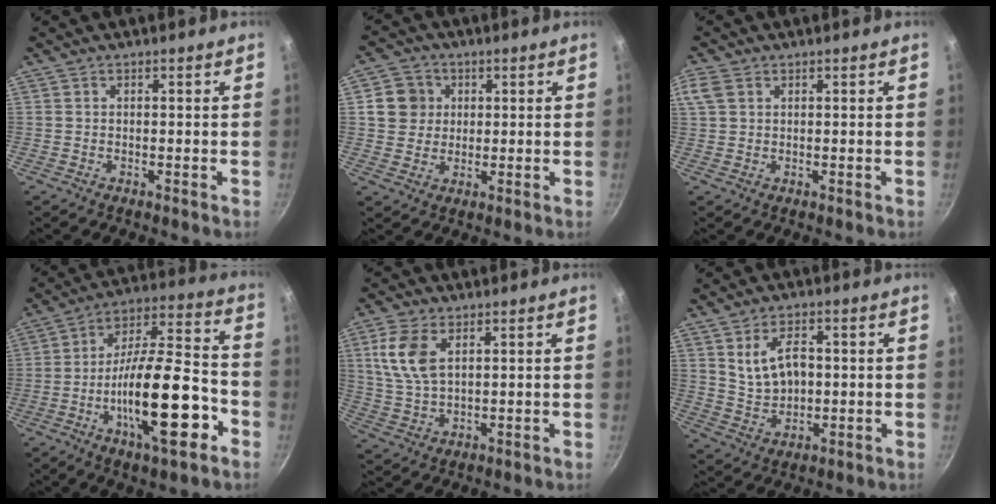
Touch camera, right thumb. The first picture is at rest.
{"total": 6.7, "force": [1.5, 6.2, 1.9], "torque": [0.000, 0.007, 0.021]}
{"total": 3.6, "force": [1.4, 2.4, 2.2], "torque": [-0.047, 0.006, 0.029]}
{"total": 21.0, "force": [-7.4, 6.8, 18.4], "torque": [-0.282, 0.045, -0.128]}
{"total": 9.0, "force": [3.2, 5.0, 6.8], "torque": [-0.135, -0.010, 0.069]}
{"total": 8.4, "force": [1.7, 5.4, 6.2], "torque": [-0.095, -0.008, 0.040]}